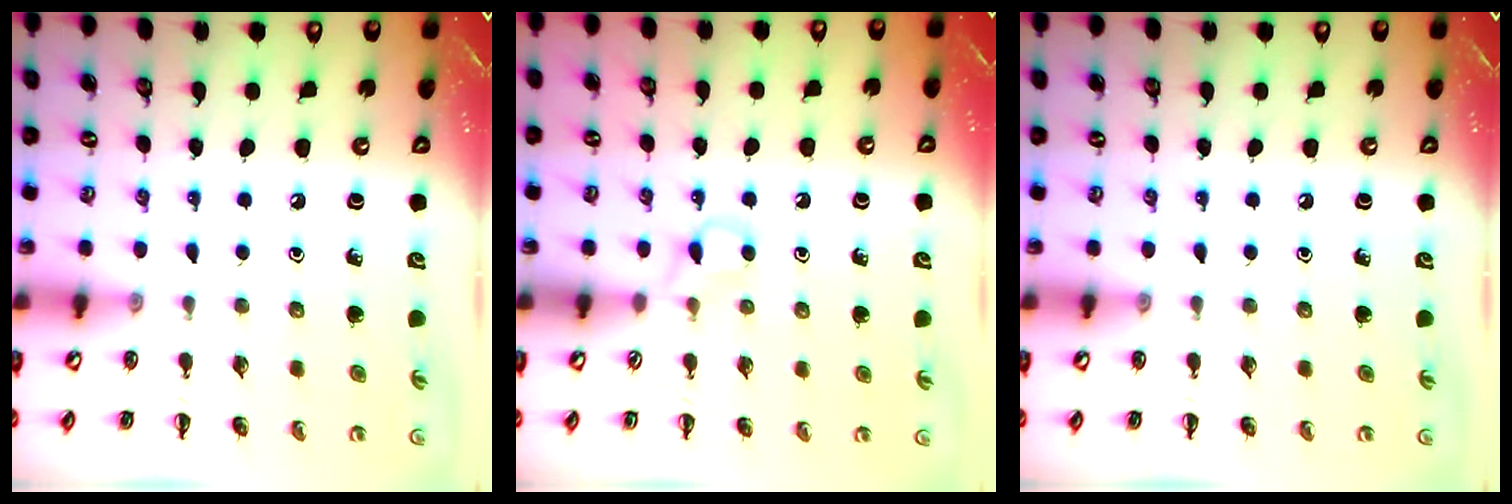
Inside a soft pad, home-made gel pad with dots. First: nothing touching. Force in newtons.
{"total": 3.2, "press": 2.9, "slide": 1.2}
{"total": 0.0}